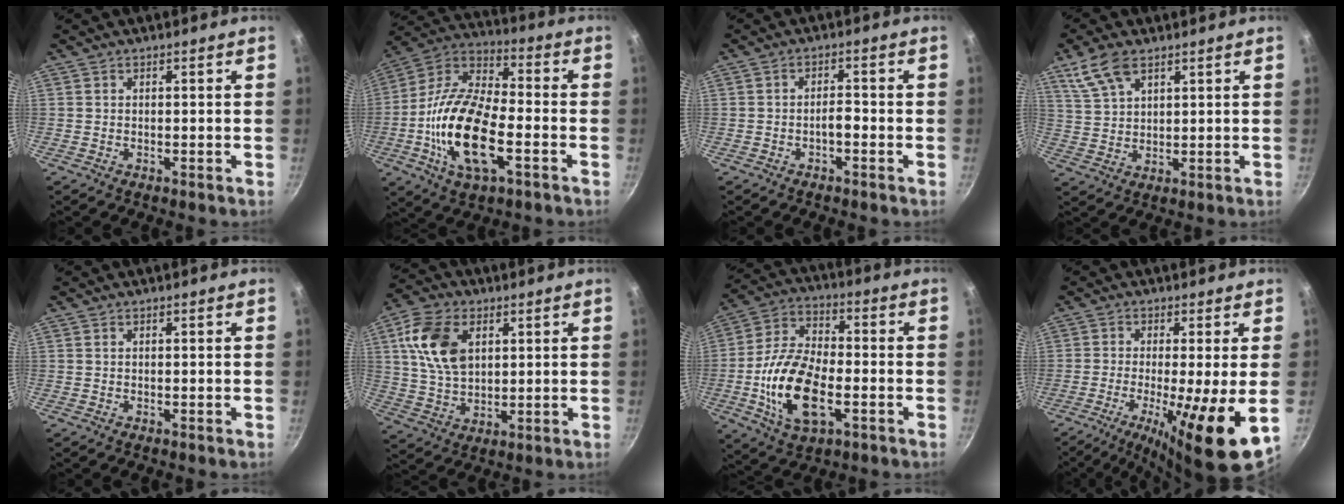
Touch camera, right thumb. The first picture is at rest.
{"total": 20.3, "force": [-5.3, 9.2, 17.2], "torque": [-0.330, 0.028, -0.116]}
{"total": 2.3, "force": [-1.2, 0.9, 1.8], "torque": [-0.022, 0.018, -0.021]}
{"total": 7.8, "force": [4.8, 3.9, 4.7], "torque": [-0.089, -0.009, 0.102]}
{"total": 0.0}
{"total": 13.0, "force": [3.9, 8.5, 9.1], "torque": [-0.154, -0.007, 0.074]}
{"total": 17.1, "force": [-4.1, 8.9, 14.0], "torque": [-0.263, 0.023, -0.082]}
{"total": 13.6, "force": [-3.3, 1.8, 13.1], "torque": [-0.230, -0.017, -0.053]}